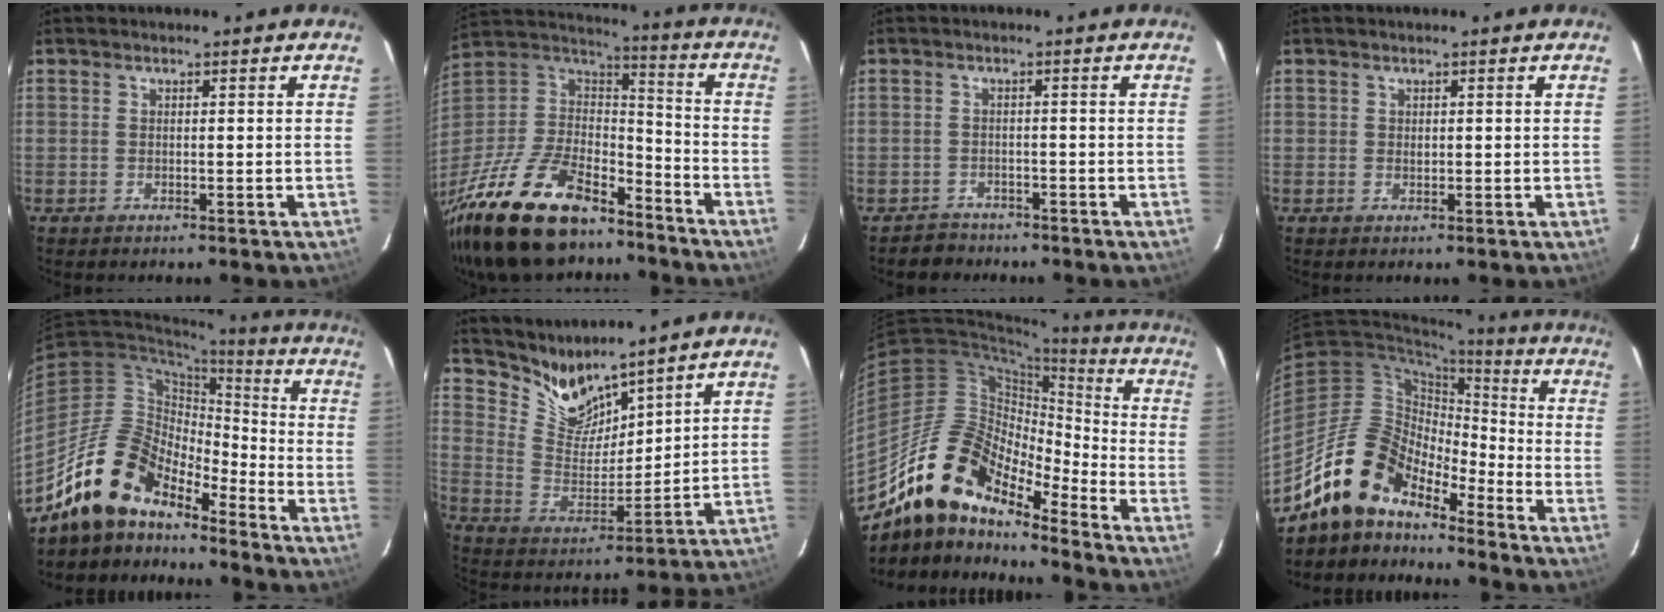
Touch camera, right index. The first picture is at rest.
{"total": 30.1, "force": [-21.6, 13.1, 16.4], "torque": [-0.351, -0.015, -0.354]}
{"total": 3.3, "force": [-2.5, 2.2, -0.4], "torque": [0.001, 0.019, -0.038]}
{"total": 0.8, "force": [0.2, 0.7, 0.2], "torque": [-0.003, 0.001, 0.004]}
{"total": 15.4, "force": [-12.9, 5.9, 6.1], "torque": [-0.120, 0.014, -0.240]}
{"total": 9.5, "force": [8.8, 2.1, 2.7], "torque": [-0.060, -0.017, 0.181]}
{"total": 18.0, "force": [-14.1, 6.4, 9.1], "torque": [-0.153, 0.000, -0.274]}
{"total": 15.1, "force": [-12.6, 5.9, 5.7], "torque": [-0.109, 0.016, -0.238]}